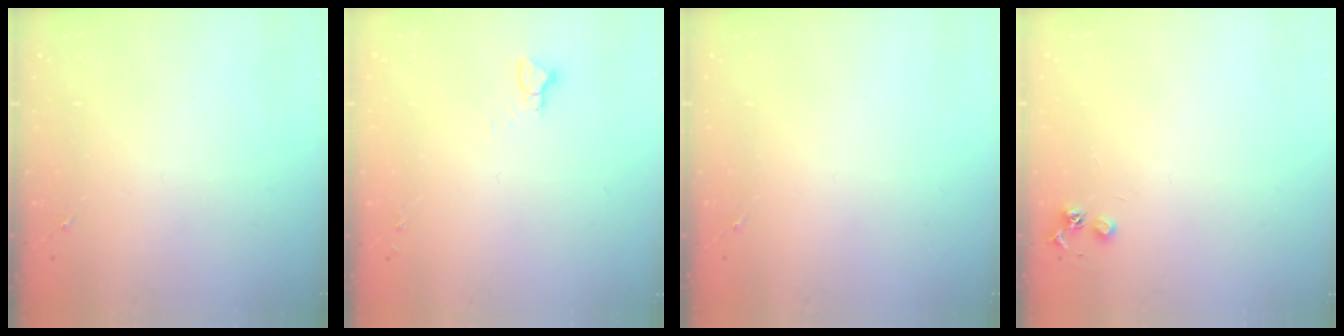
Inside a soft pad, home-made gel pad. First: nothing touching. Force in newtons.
{"total": 2.9, "press": 2.9, "slide": 0.2}
{"total": 0.0}
{"total": 4.1, "press": 4.1, "slide": 0.5}